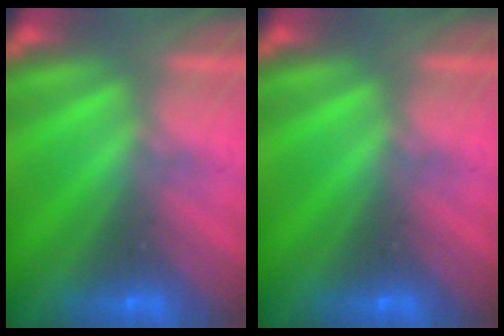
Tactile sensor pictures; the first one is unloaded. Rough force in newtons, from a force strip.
{"total": 0.0}